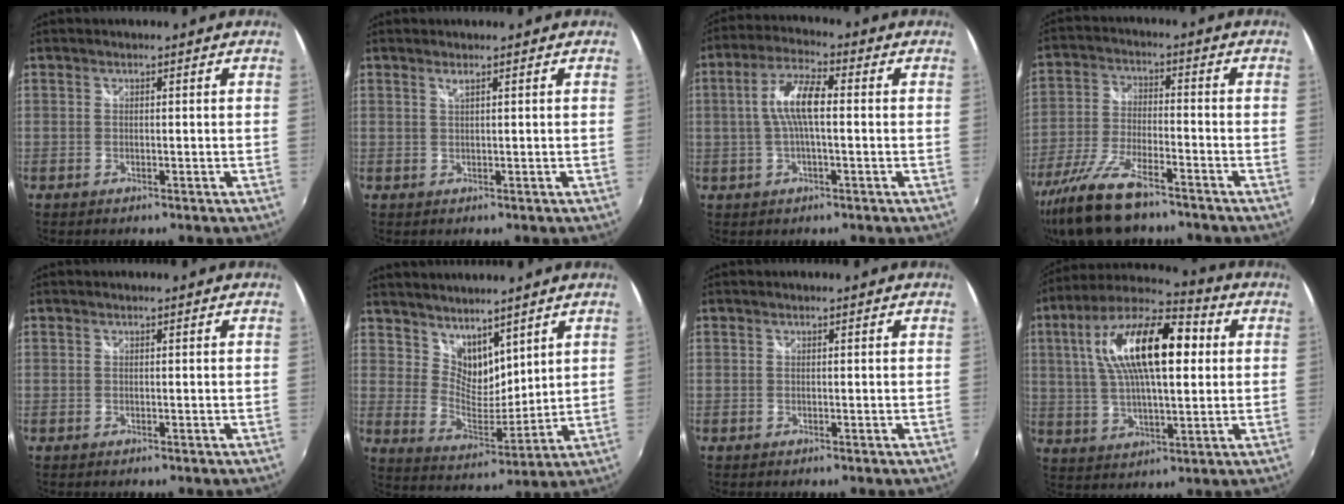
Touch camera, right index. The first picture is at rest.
{"total": 0.9, "force": [0.5, -0.2, 0.7], "torque": [-0.013, 0.002, 0.008]}
{"total": 8.0, "force": [0.2, 2.2, 7.7], "torque": [-0.153, 0.012, 0.004]}
{"total": 14.8, "force": [-11.2, 4.4, 8.6], "torque": [-0.189, -0.031, -0.208]}
{"total": 0.0}
{"total": 8.8, "force": [6.8, 4.4, 3.4], "torque": [-0.055, -0.001, 0.134]}
{"total": 0.0}
{"total": 19.9, "force": [4.5, 7.5, 17.8], "torque": [-0.326, 0.031, 0.071]}